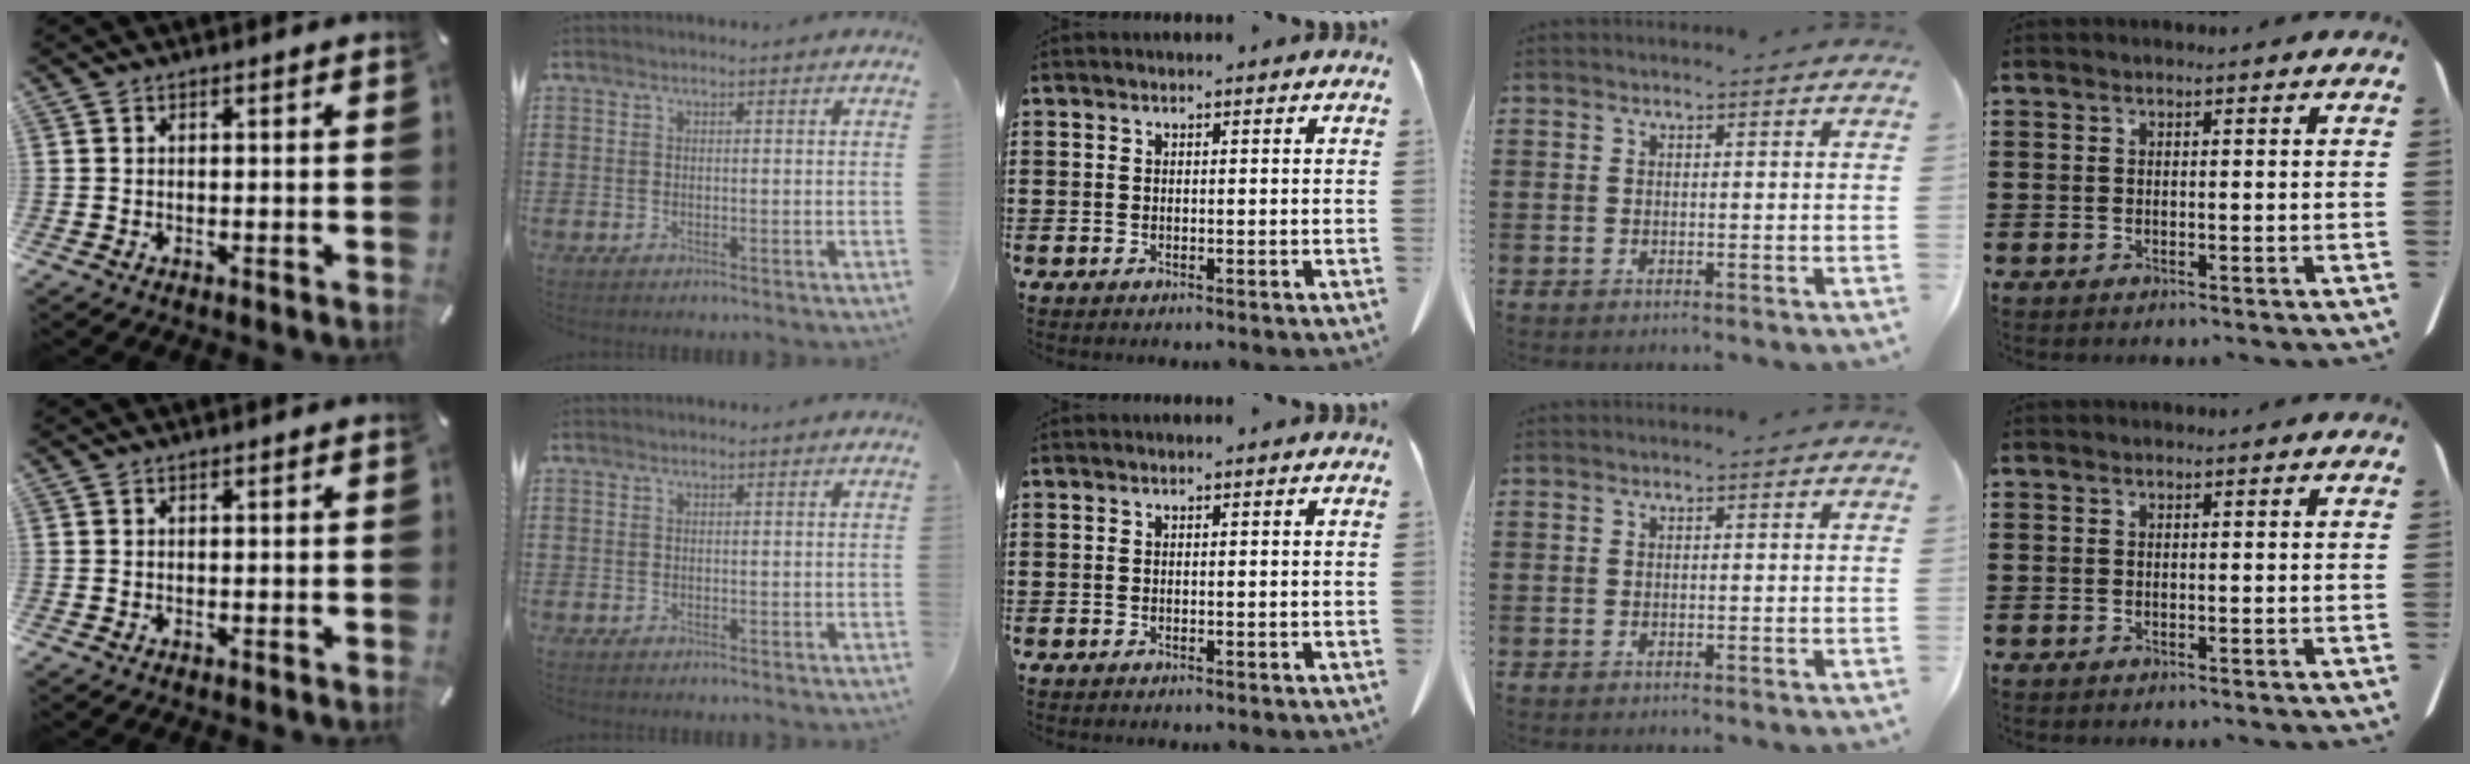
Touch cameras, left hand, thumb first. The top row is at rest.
{}